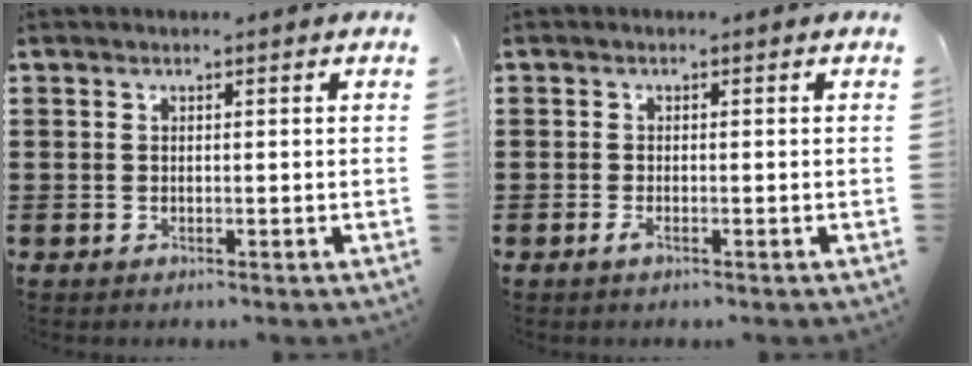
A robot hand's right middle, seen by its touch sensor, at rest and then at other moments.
{"total": 1.2, "force": [-0.6, 0.2, 1.0], "torque": [-0.028, -0.006, -0.014]}